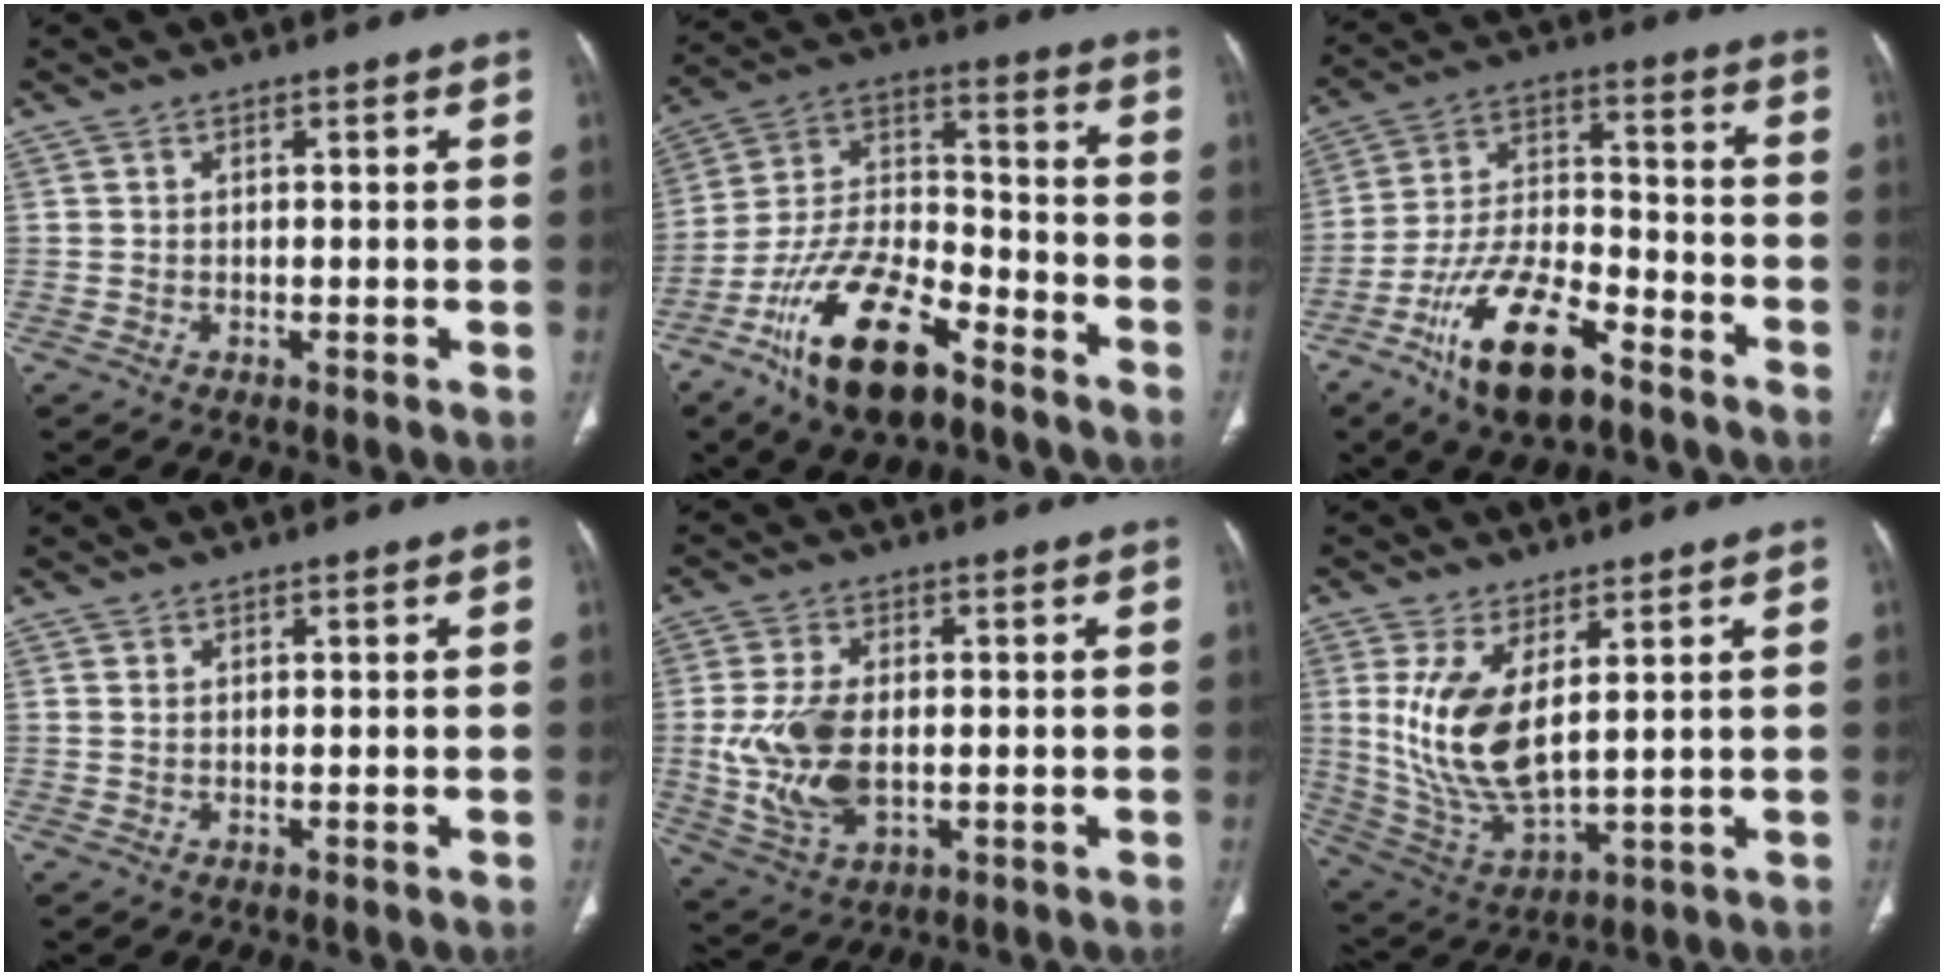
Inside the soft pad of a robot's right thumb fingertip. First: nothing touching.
{"total": 19.3, "force": [-11.9, 8.2, 12.8], "torque": [-0.228, 0.077, -0.213]}
{"total": 16.7, "force": [-10.1, 7.0, 11.3], "torque": [-0.200, 0.066, -0.180]}
{"total": 0.5, "force": [0.2, 0.4, 0.3], "torque": [-0.008, 0.000, 0.005]}
{"total": 11.7, "force": [-0.8, 6.8, 9.5], "torque": [-0.195, -0.006, -0.004]}
{"total": 13.2, "force": [3.1, 5.8, 11.5], "torque": [-0.234, -0.026, 0.082]}